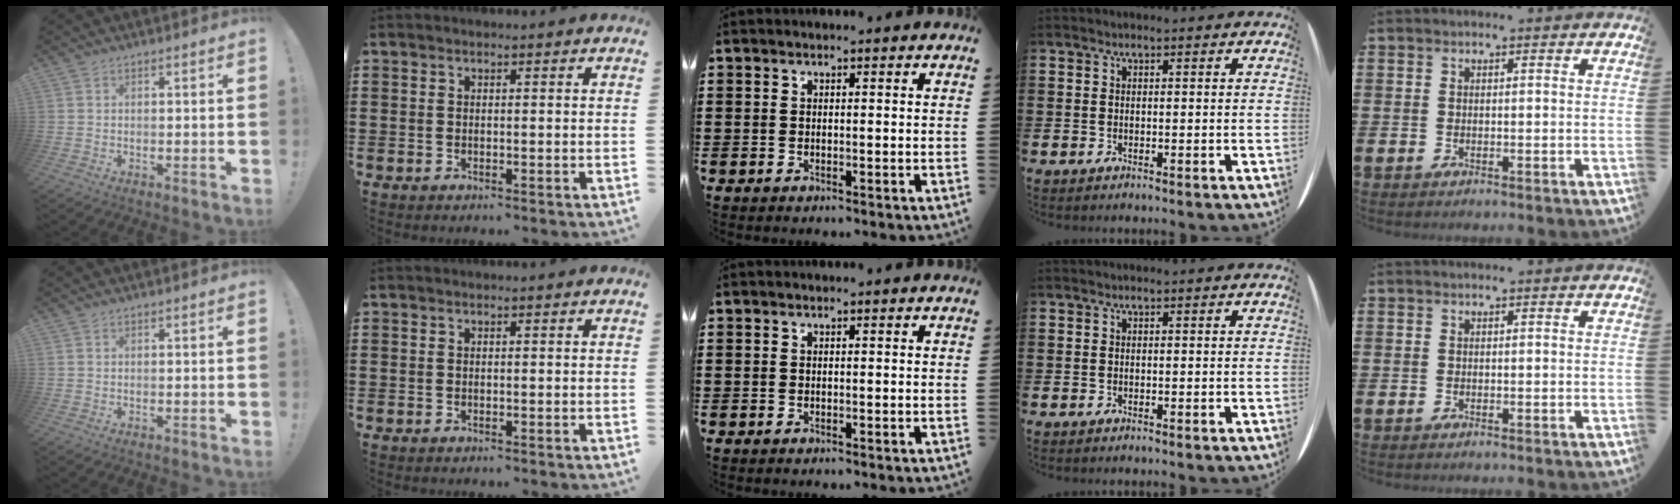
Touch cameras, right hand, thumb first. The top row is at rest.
{}